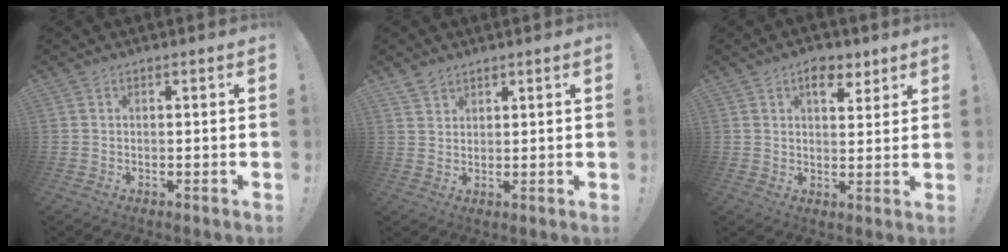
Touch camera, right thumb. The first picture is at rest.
{"total": 3.4, "force": [2.7, 1.9, 0.8], "torque": [-0.014, -0.013, 0.052]}
{"total": 7.2, "force": [4.2, 3.9, 4.3], "torque": [-0.046, -0.016, 0.069]}